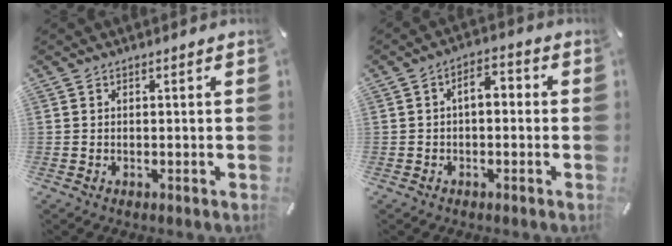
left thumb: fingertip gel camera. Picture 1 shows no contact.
{"total": 4.8, "force": [-0.8, 2.6, 3.9], "torque": [-0.065, 0.017, -0.021]}